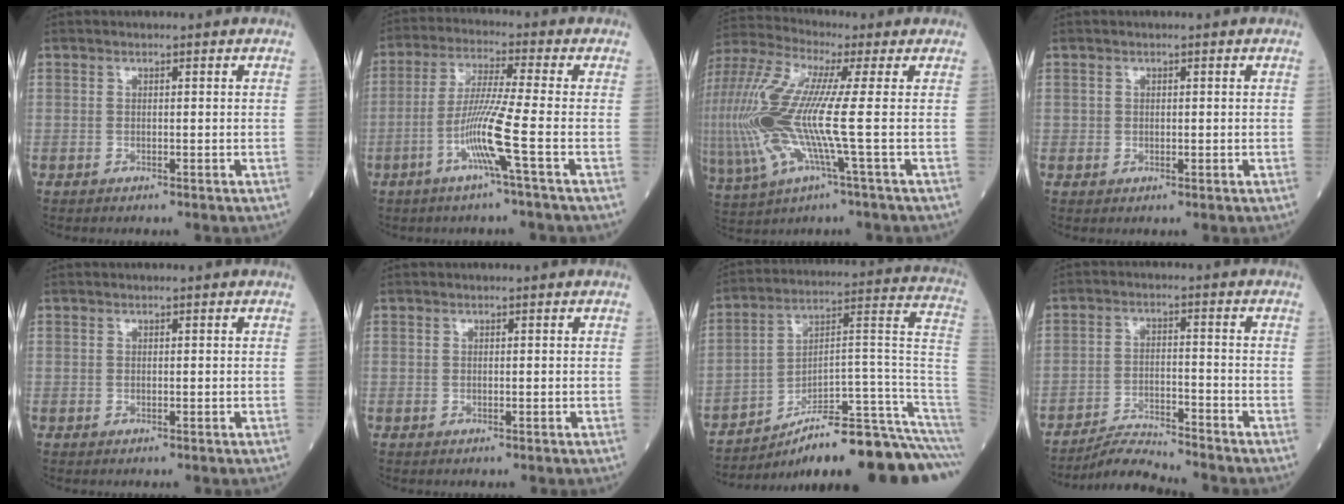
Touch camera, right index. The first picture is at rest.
{"total": 8.2, "force": [-3.1, -1.6, 7.4], "torque": [-0.146, -0.006, -0.065]}
{"total": 16.3, "force": [-0.6, 1.4, 16.2], "torque": [-0.377, 0.004, -0.016]}
{"total": 0.6, "force": [0.1, 0.6, 0.0], "torque": [0.002, 0.004, 0.001]}
{"total": 0.0}
{"total": 0.0}
{"total": 22.2, "force": [-16.8, 1.0, 14.4], "torque": [-0.124, 0.052, -0.251]}
{"total": 5.5, "force": [-5.4, -1.0, 0.2], "torque": [-0.008, -0.010, -0.096]}